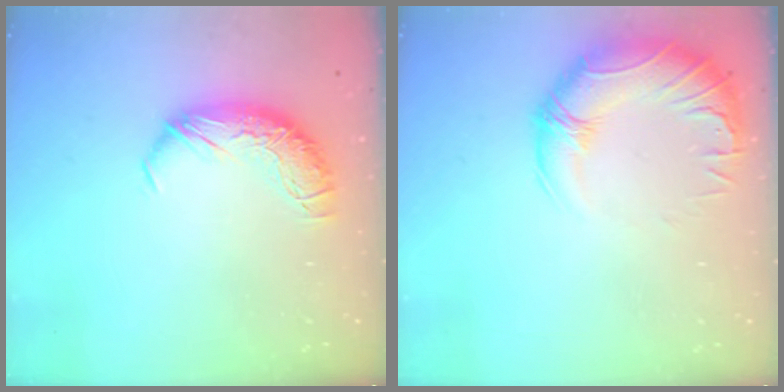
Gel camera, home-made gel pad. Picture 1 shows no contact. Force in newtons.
{"total": 3.2, "press": 0.3, "slide": 3.2}